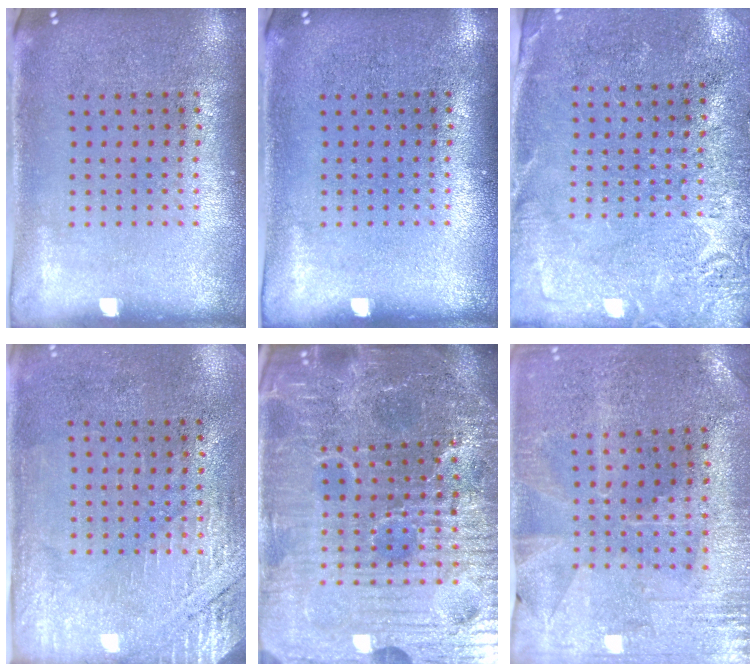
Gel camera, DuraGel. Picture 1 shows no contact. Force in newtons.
{"total": 0.0}
{"total": 2.8, "press": 2.6, "slide": 0.9}
{"total": 2.7, "press": 2.4, "slide": 1.2}
{"total": 7.2, "press": 6.4, "slide": 3.2}
{"total": 0.7, "press": 0.6, "slide": 0.3}